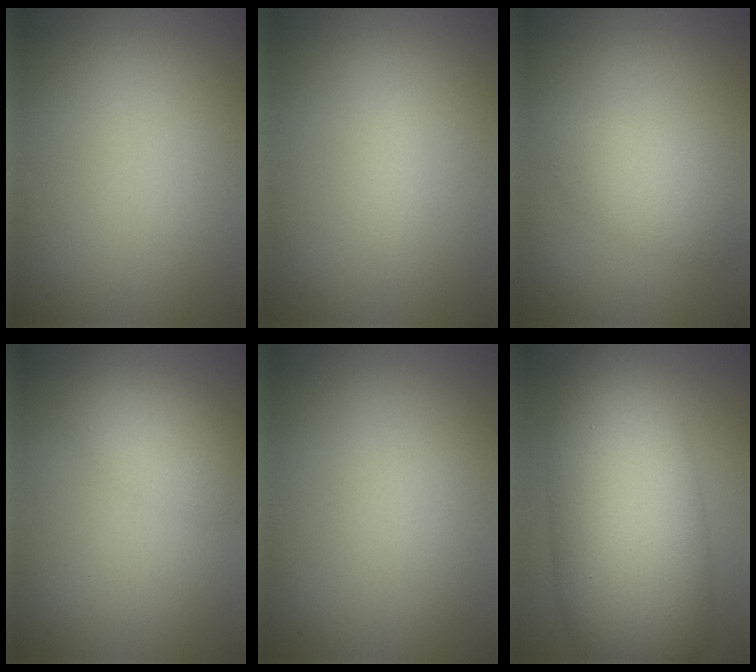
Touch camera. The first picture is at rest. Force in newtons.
{"total": 0.6, "press": 0.6, "slide": 0.0}
{"total": 2.3, "press": 2.3, "slide": 0.2}
{"total": 2.9, "press": 2.9, "slide": 0.1}
{"total": 0.0}
{"total": 13.0, "press": 13.0, "slide": 0.4}